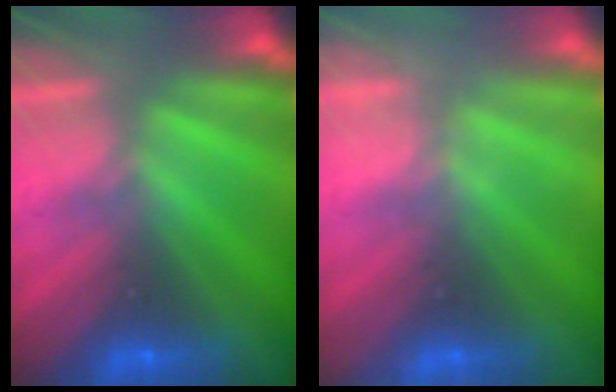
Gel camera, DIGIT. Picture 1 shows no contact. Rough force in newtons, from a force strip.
{"total": 2.0}